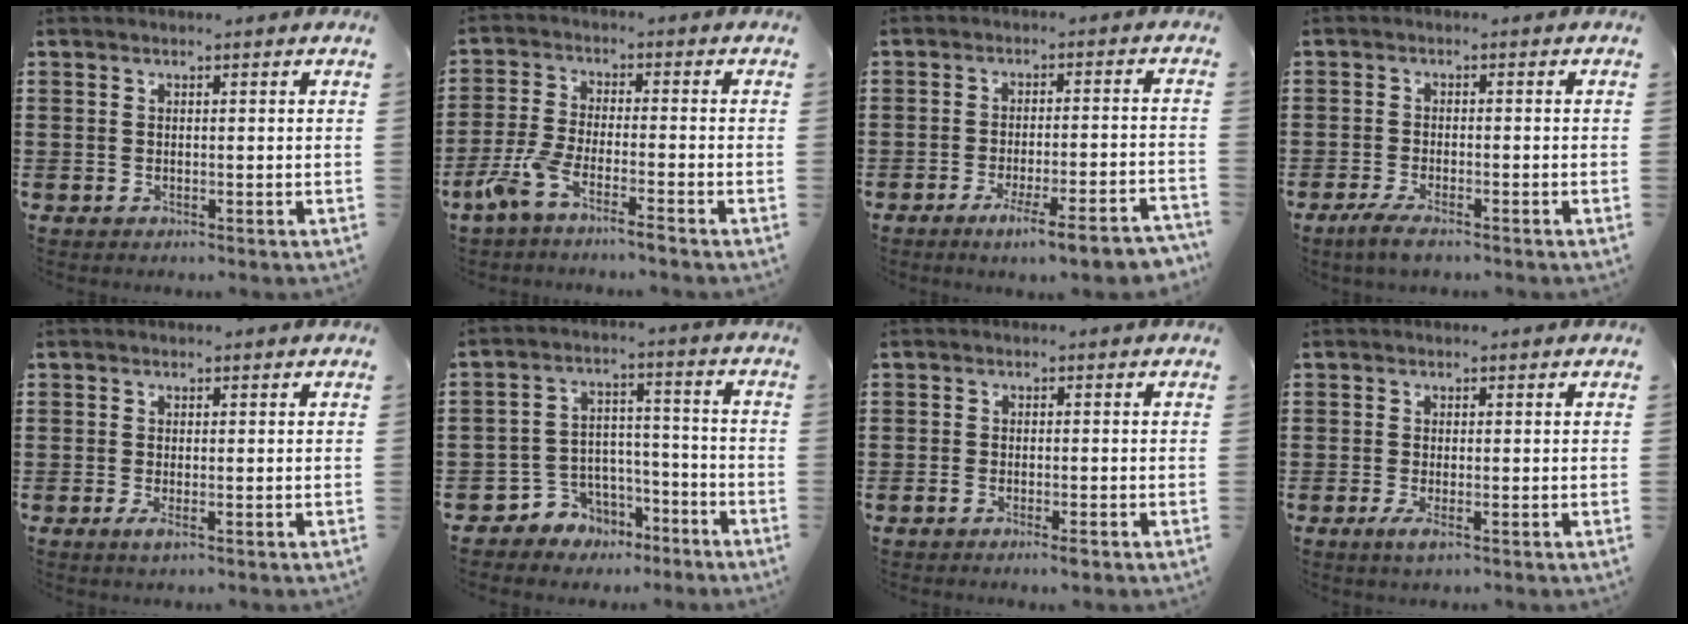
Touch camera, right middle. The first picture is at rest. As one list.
[{"total": 5.7, "force": [-4.4, 0.4, 3.6], "torque": [-0.102, -0.019, -0.089]}, {"total": 6.1, "force": [-4.4, 0.0, 4.3], "torque": [-0.062, -0.011, -0.074]}, {"total": 2.8, "force": [-2.0, 0.4, 1.9], "torque": [-0.046, -0.002, -0.041]}, {"total": 1.4, "force": [-0.3, 0.2, 1.3], "torque": [-0.024, -0.005, -0.004]}, {"total": 5.2, "force": [-4.0, 3.2, -0.1], "torque": [-0.010, 0.009, -0.081]}, {"total": 1.7, "force": [-1.1, 0.4, 1.2], "torque": [-0.021, -0.001, -0.020]}, {"total": 1.8, "force": [-0.6, 0.3, 1.7], "torque": [-0.037, -0.009, -0.012]}]